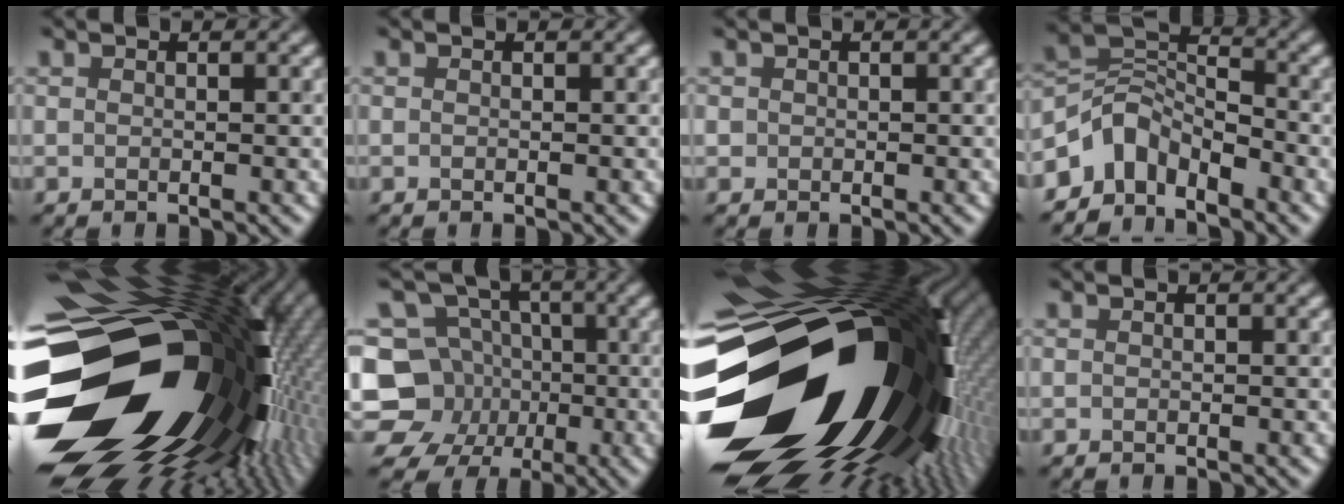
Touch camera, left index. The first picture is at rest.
{"total": 0.0}
{"total": 0.5, "force": [0.1, 0.5, 0.1], "torque": [0.004, -0.002, 0.002]}
{"total": 4.5, "force": [-3.4, 2.4, 1.5], "torque": [-0.016, 0.005, -0.075]}
{"total": 21.5, "force": [-3.6, 14.5, 15.4], "torque": [-0.276, -0.009, -0.065]}
{"total": 10.3, "force": [-3.1, 9.3, 3.1], "torque": [-0.070, -0.006, -0.080]}
{"total": 23.2, "force": [-6.2, 15.0, 16.5], "torque": [-0.272, -0.022, -0.117]}
{"total": 0.0}